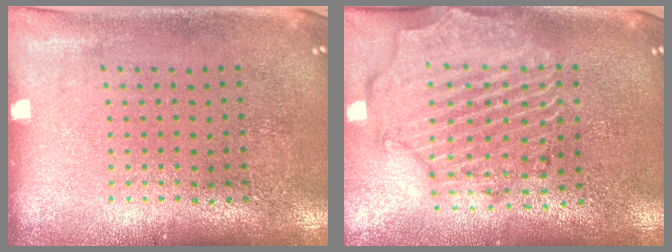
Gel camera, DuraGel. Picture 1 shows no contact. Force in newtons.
{"total": 2.6, "press": 2.3, "slide": 1.1}